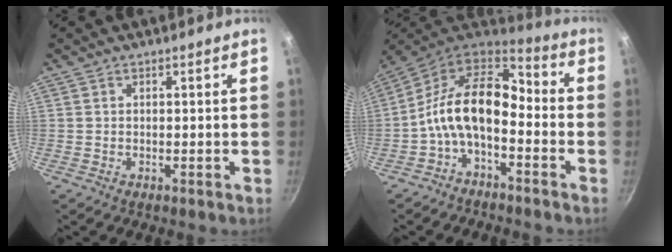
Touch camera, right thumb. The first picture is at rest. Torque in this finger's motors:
{"motor_torque": [1.78, 1.65, 1.66, -0.86, 0.19]}